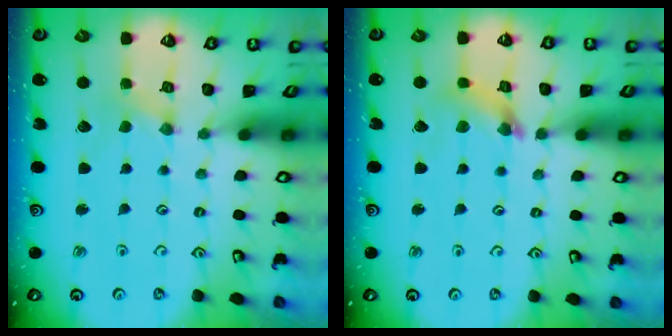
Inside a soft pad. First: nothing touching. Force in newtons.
{"total": 5.4, "press": 5.3, "slide": 0.6}